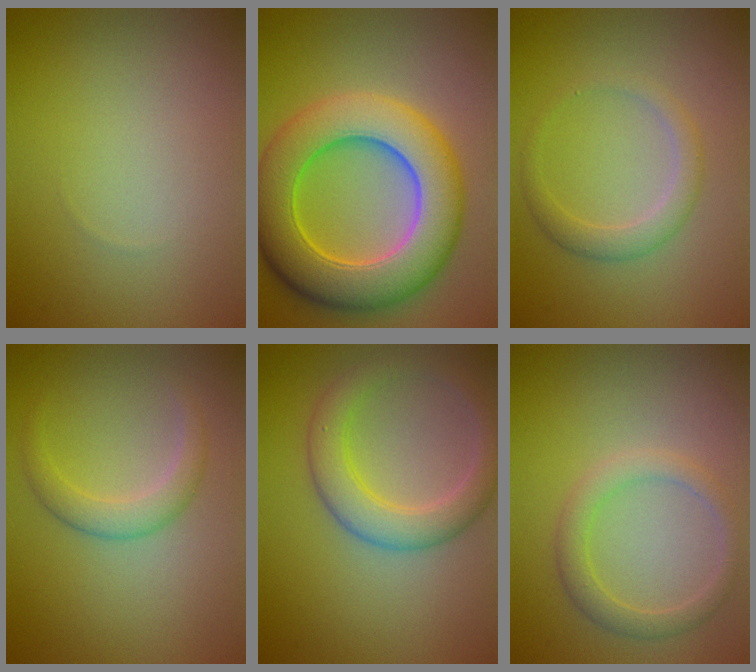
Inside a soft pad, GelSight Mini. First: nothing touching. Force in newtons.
{"total": 10.7, "press": 10.7, "slide": 0.5}
{"total": 2.1, "press": 2.1, "slide": 0.1}
{"total": 2.3, "press": 2.3, "slide": 0.1}
{"total": 4.2, "press": 4.2, "slide": 0.1}
{"total": 2.2, "press": 2.2, "slide": 0.1}